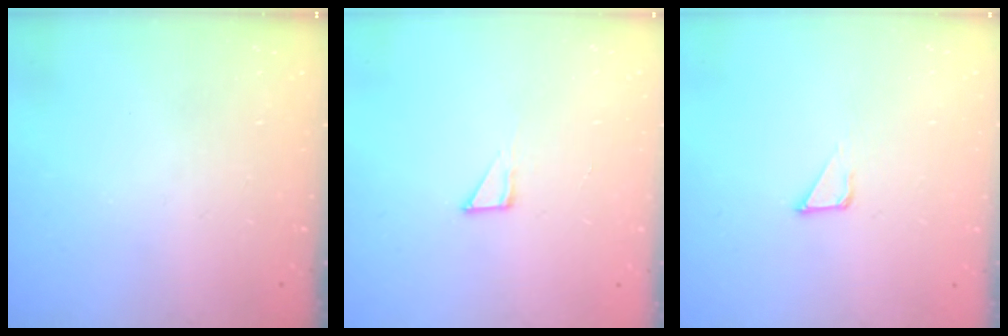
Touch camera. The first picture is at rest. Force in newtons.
{"total": 4.1, "press": 4.1, "slide": 0.3}
{"total": 2.8, "press": 2.8, "slide": 0.1}